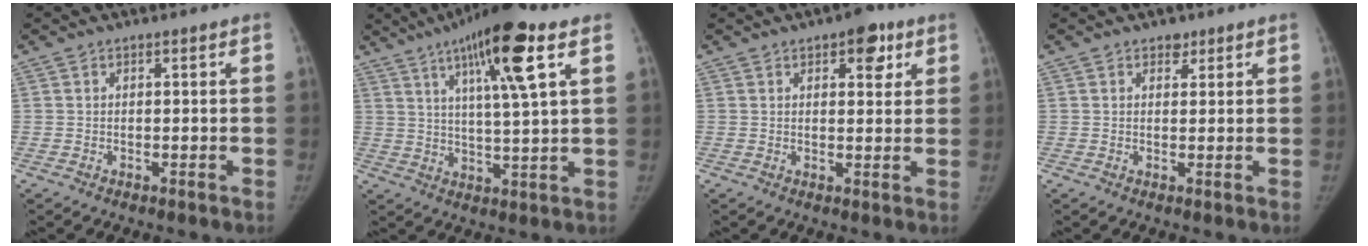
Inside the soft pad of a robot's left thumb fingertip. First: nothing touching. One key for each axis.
{"total": 15.2, "fx": 7.3, "fy": 2.0, "fz": 13.2, "tx": -0.217, "ty": -0.016, "tz": 0.117}
{"total": 5.9, "fx": 3.0, "fy": 3.0, "fz": 4.1, "tx": -0.025, "ty": -0.009, "tz": 0.033}
{"total": 1.7, "fx": 1.2, "fy": 1.2, "fz": 0.4, "tx": 0.008, "ty": -0.006, "tz": 0.014}